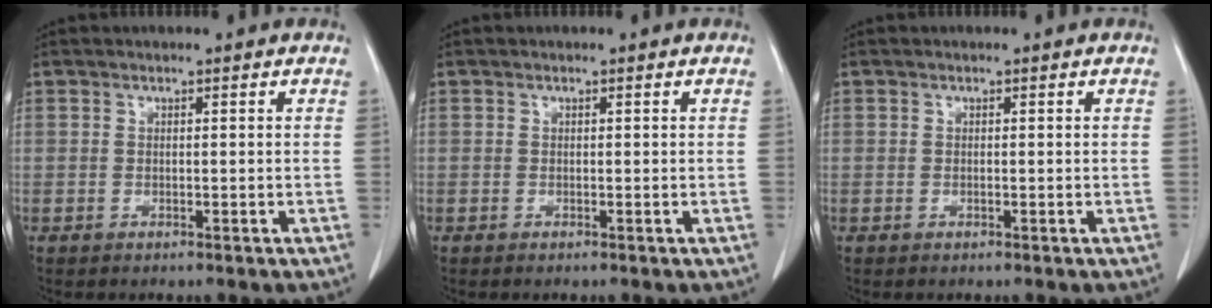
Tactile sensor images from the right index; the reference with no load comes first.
{"total": 0.0}
{"total": 0.0}